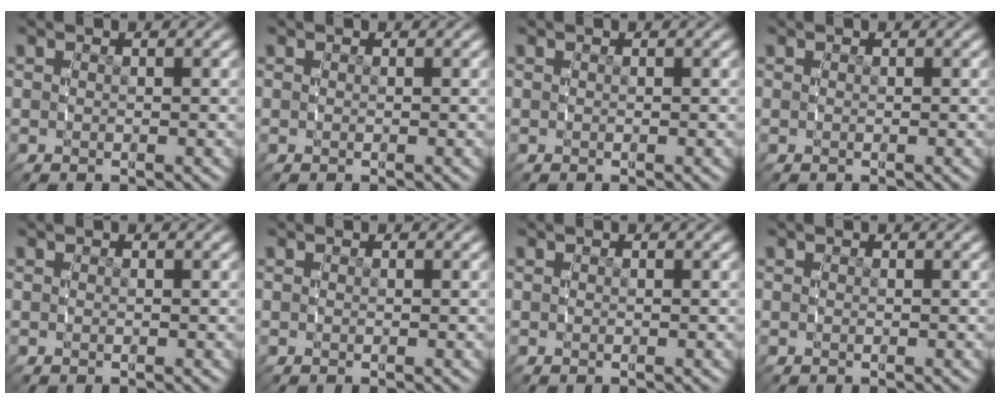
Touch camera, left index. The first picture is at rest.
{"total": 0.0}
{"total": 0.0}
{"total": 1.0, "force": [-0.2, -0.9, -0.3], "torque": [0.012, -0.009, 0.005]}
{"total": 0.0}
{"total": 0.0}
{"total": 0.0}
{"total": 0.0}